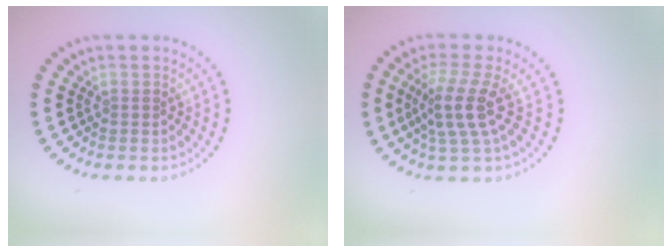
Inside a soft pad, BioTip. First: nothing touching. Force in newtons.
{"total": 3.6, "press": 2.8, "slide": 2.2}